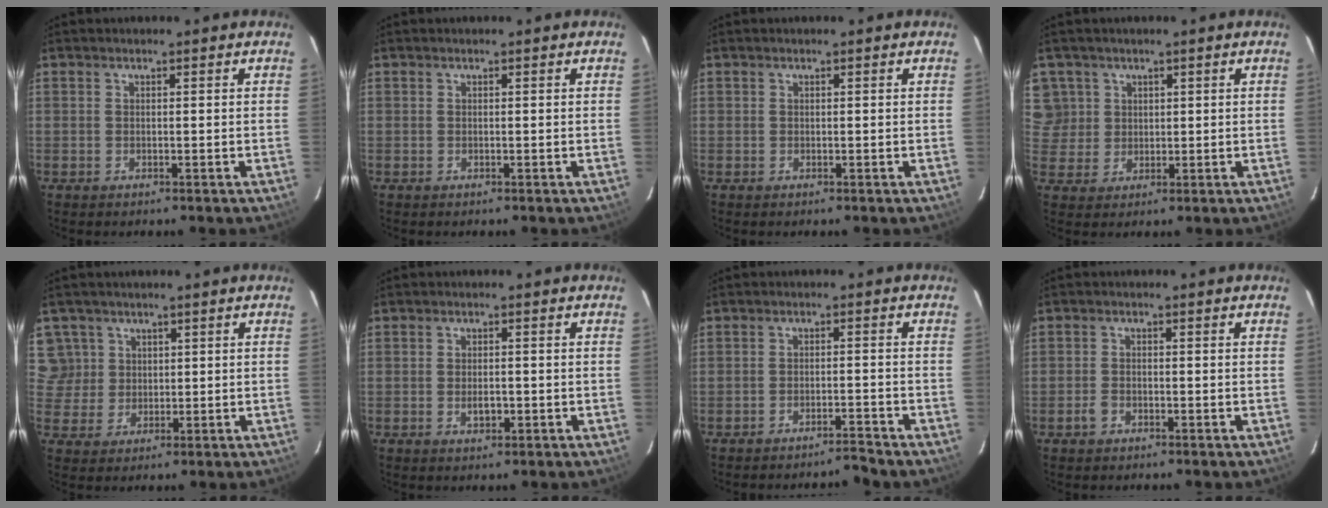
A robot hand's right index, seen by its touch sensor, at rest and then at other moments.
{"total": 0.0}
{"total": 0.0}
{"total": 6.0, "force": [2.3, 5.5, 0.5], "torque": [0.002, 0.017, 0.047]}
{"total": 5.4, "force": [2.1, 5.0, 0.3], "torque": [0.009, 0.017, 0.042]}
{"total": 2.4, "force": [-0.6, 1.3, 2.0], "torque": [-0.034, 0.000, -0.009]}
{"total": 2.9, "force": [-2.9, -0.1, 0.4], "torque": [-0.015, 0.001, -0.041]}
{"total": 1.9, "force": [-1.2, 1.2, 0.9], "torque": [-0.020, 0.003, -0.023]}